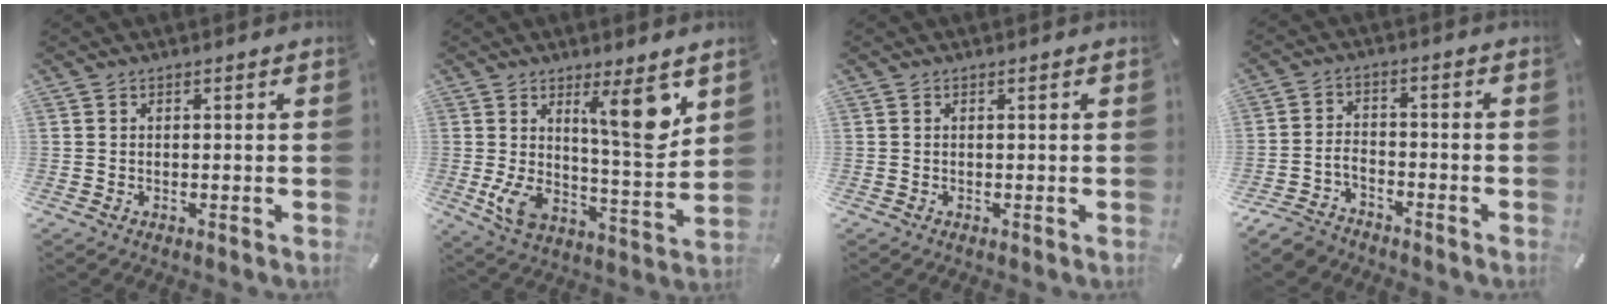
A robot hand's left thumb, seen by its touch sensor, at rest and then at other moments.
{"total": 15.9, "force": [6.5, 5.4, 13.4], "torque": [-0.200, -0.041, 0.105]}
{"total": 0.0}
{"total": 5.7, "force": [-4.9, 2.5, 1.6], "torque": [-0.041, 0.014, -0.098]}